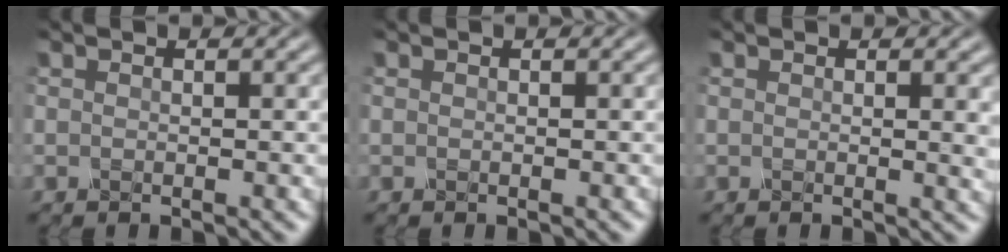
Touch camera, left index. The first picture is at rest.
{"total": 0.0}
{"total": 1.4, "force": [0.5, 0.2, 1.3], "torque": [-0.018, -0.007, 0.009]}